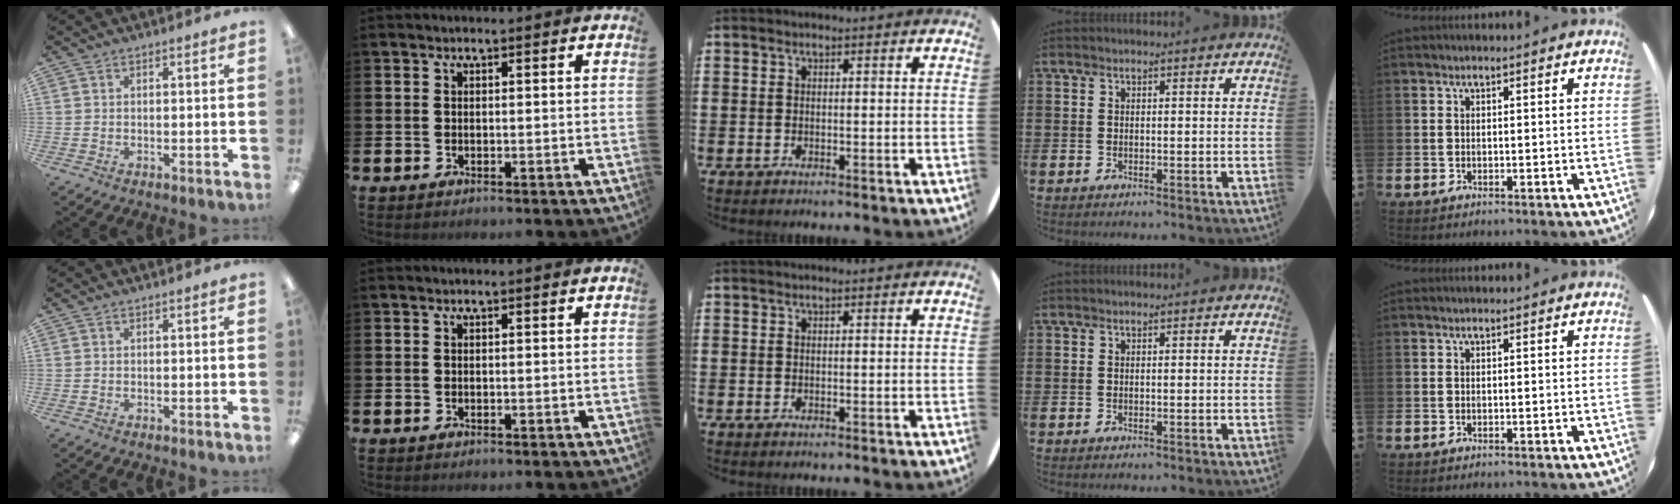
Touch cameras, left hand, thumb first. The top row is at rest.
{}